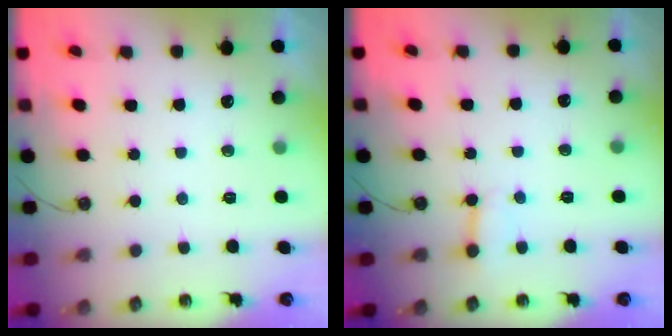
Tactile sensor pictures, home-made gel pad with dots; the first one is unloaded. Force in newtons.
{"total": 3.4, "press": 3.4, "slide": 0.2}